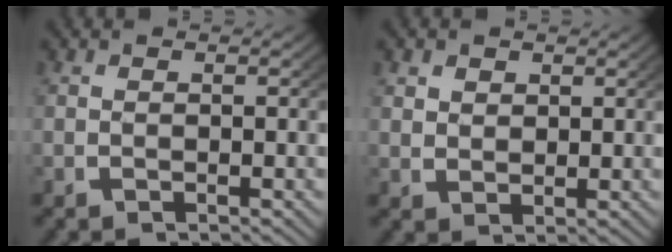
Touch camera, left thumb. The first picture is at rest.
{"total": 1.9, "force": [1.2, 1.4, 0.6], "torque": [-0.008, -0.007, 0.031]}